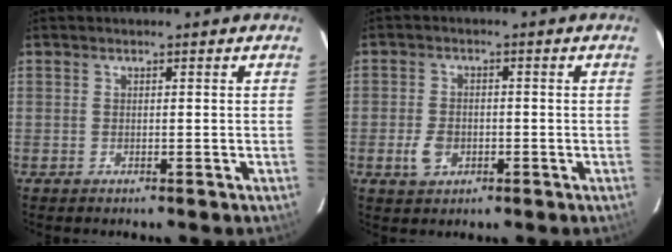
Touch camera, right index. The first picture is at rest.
{"total": 4.5, "force": [-1.6, 3.3, 2.6], "torque": [-0.060, 0.000, -0.025]}